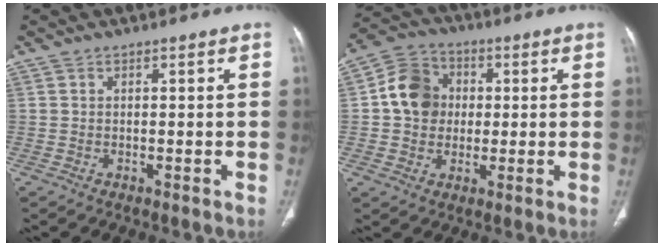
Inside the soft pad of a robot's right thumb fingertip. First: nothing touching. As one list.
[{"total": 10.0, "force": [0.7, 8.7, 4.8], "torque": [-0.063, 0.017, 0.003]}]